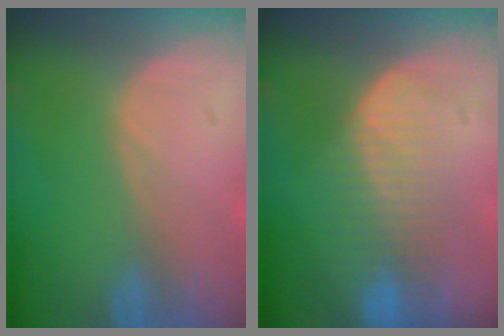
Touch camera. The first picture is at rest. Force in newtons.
{"total": 7.7, "press": 7.4, "slide": 2.2}